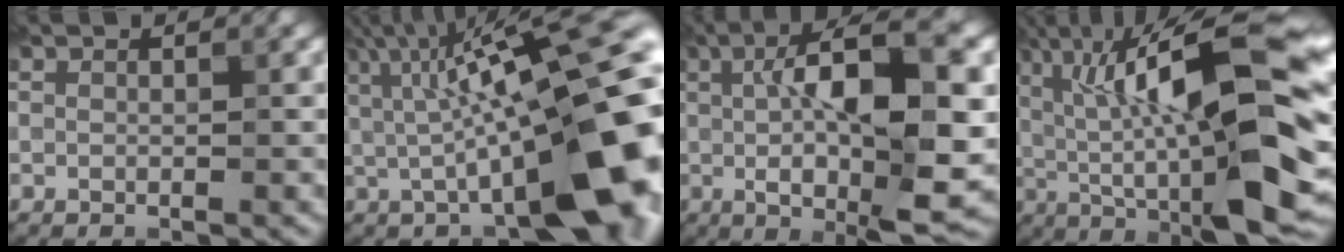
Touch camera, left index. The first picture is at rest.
{"total": 15.1, "force": [0.7, 4.6, 14.4], "torque": [-0.198, 0.024, 0.006]}
{"total": 12.9, "force": [1.0, 3.5, 12.3], "torque": [-0.185, 0.009, 0.013]}
{"total": 17.7, "force": [1.7, 5.1, 16.9], "torque": [-0.249, 0.034, 0.025]}